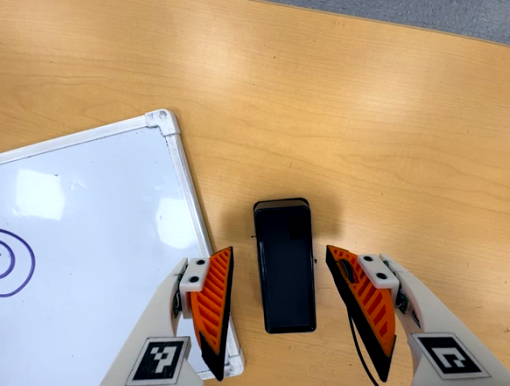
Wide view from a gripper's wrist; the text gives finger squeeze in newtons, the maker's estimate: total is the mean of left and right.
{"total": 0.0}